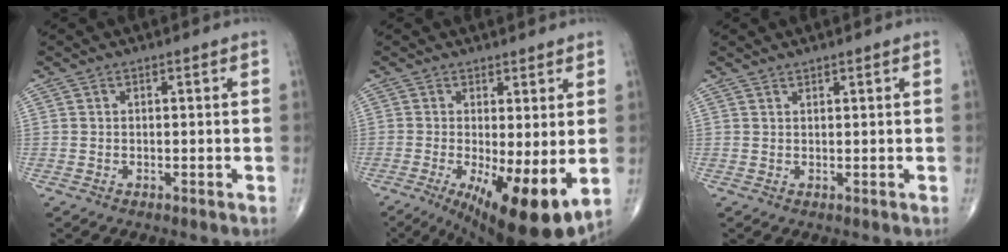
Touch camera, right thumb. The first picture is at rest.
{"total": 13.4, "force": [-2.3, 3.8, 12.7], "torque": [-0.197, -0.025, -0.020]}
{"total": 0.9, "force": [0.9, 0.1, 0.2], "torque": [0.000, -0.004, 0.016]}